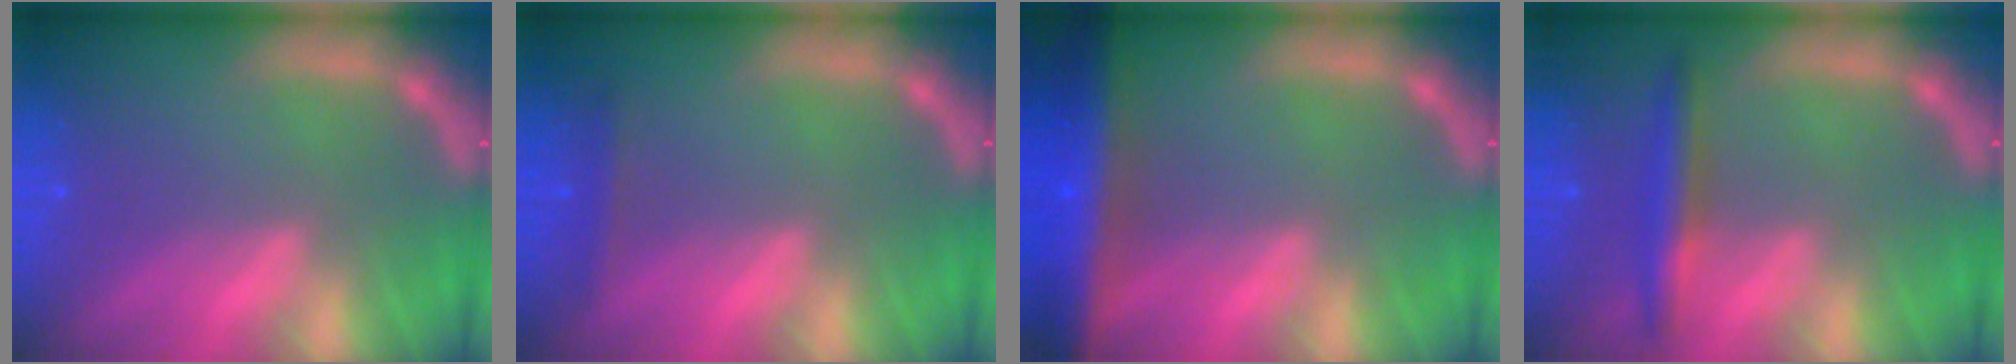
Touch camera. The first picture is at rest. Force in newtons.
{"total": 1.4}
{"total": 9.0}
{"total": 3.5}